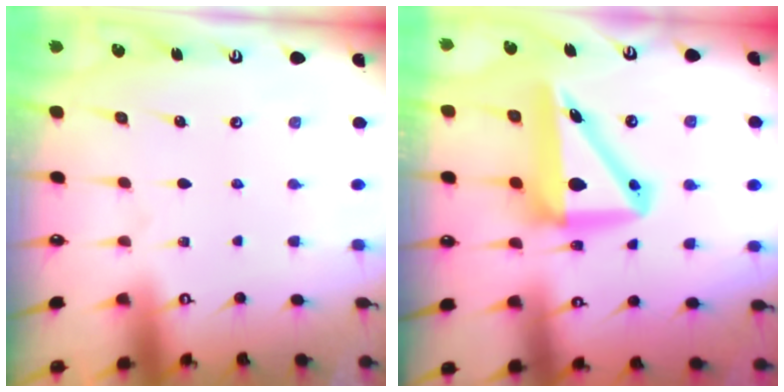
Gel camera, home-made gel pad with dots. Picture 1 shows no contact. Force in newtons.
{"total": 12.0, "press": 11.5, "slide": 3.4}